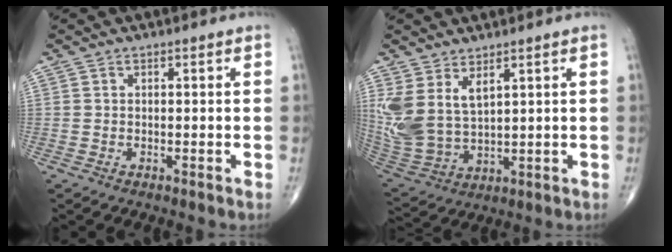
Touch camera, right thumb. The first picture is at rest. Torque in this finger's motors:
{"motor_torque": [-0.59, 0.94, 0.85, 0.82, 0.10]}